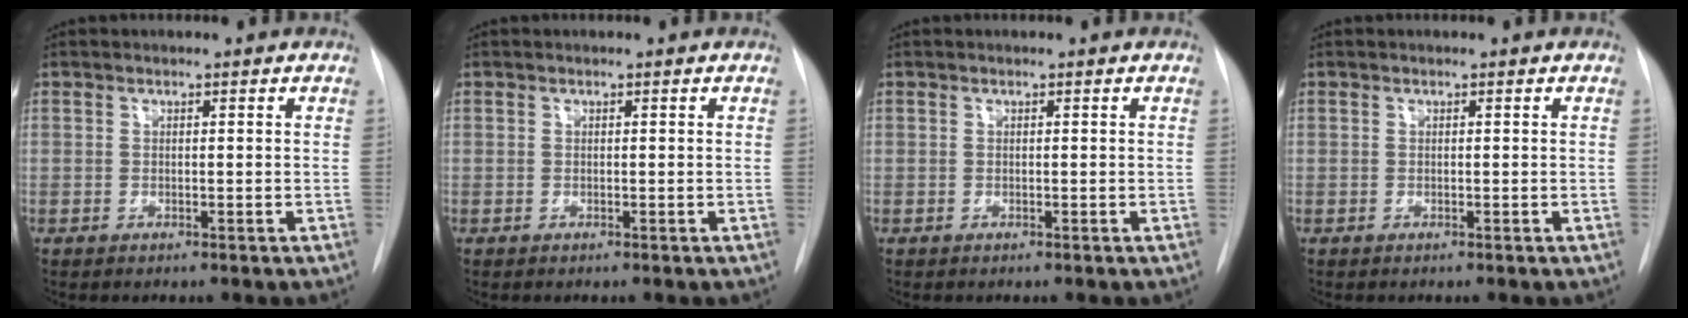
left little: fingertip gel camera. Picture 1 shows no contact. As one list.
[{"total": 0.0}, {"total": 0.0}, {"total": 0.0}]